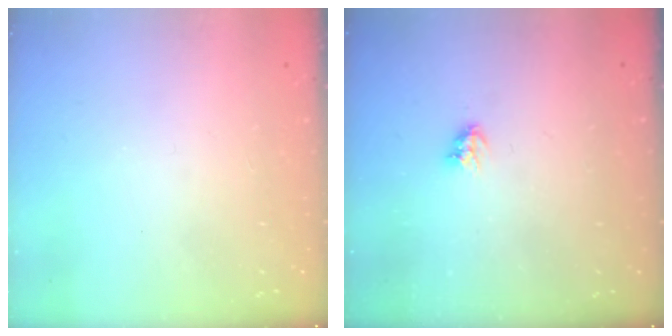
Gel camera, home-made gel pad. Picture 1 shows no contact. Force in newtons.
{"total": 3.4, "press": 3.4, "slide": 0.4}